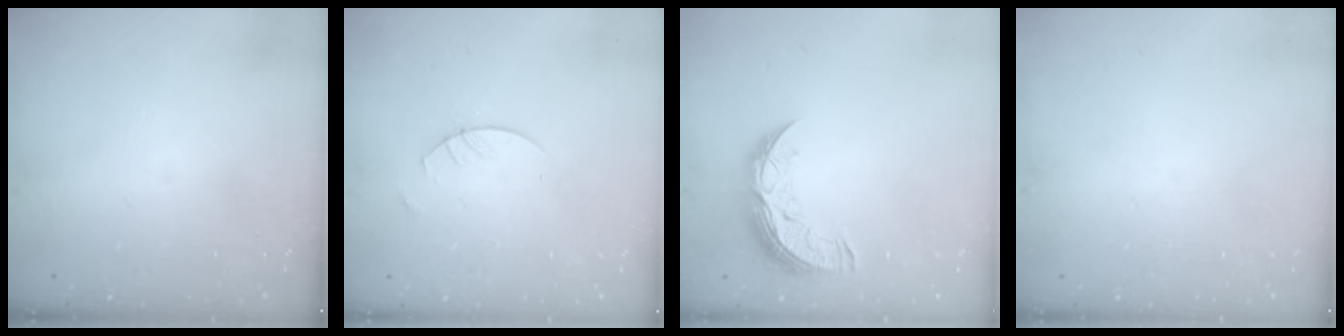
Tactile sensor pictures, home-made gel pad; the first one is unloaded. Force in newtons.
{"total": 2.4, "press": 2.4, "slide": 0.1}
{"total": 9.7, "press": 9.7, "slide": 0.6}
{"total": 0.0}